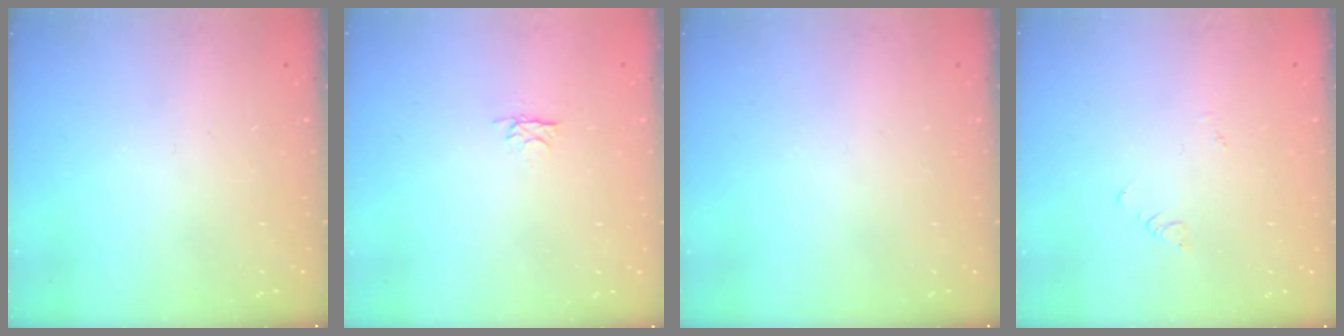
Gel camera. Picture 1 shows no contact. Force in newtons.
{"total": 2.8, "press": 2.7, "slide": 0.4}
{"total": 0.0}
{"total": 1.9, "press": 1.9, "slide": 0.4}